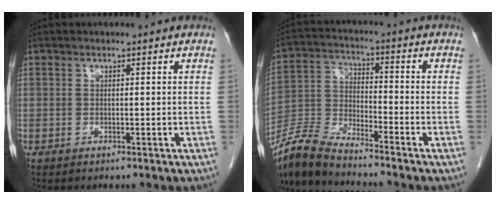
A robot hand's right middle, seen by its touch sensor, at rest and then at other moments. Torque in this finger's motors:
{"motor_torque": [0.10, -0.09, 0.03, 0.06]}